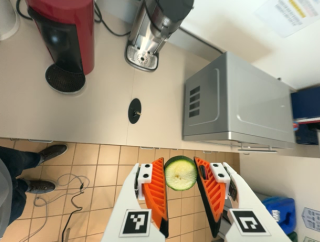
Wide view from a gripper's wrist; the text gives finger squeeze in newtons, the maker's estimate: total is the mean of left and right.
{"total": 8.4, "left": 8.3, "right": 8.5}